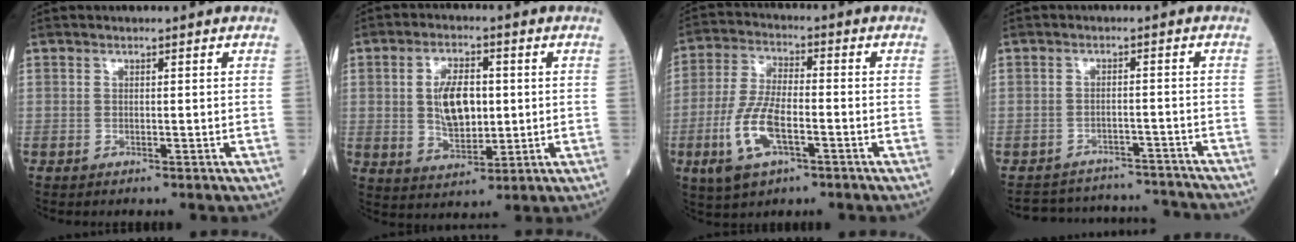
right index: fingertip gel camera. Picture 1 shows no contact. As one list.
[{"total": 8.2, "force": [0.8, 4.1, 7.1], "torque": [-0.138, 0.008, 0.022]}, {"total": 10.1, "force": [-3.6, 3.8, 8.6], "torque": [-0.196, -0.006, -0.066]}, {"total": 11.7, "force": [-11.4, 2.3, 0.8], "torque": [-0.013, 0.024, -0.147]}]